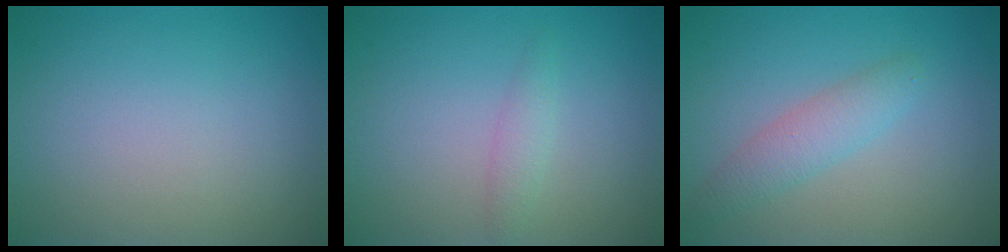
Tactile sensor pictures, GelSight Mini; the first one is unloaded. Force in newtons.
{"total": 1.2, "press": 1.2, "slide": 0.0}
{"total": 2.5, "press": 2.5, "slide": 0.0}